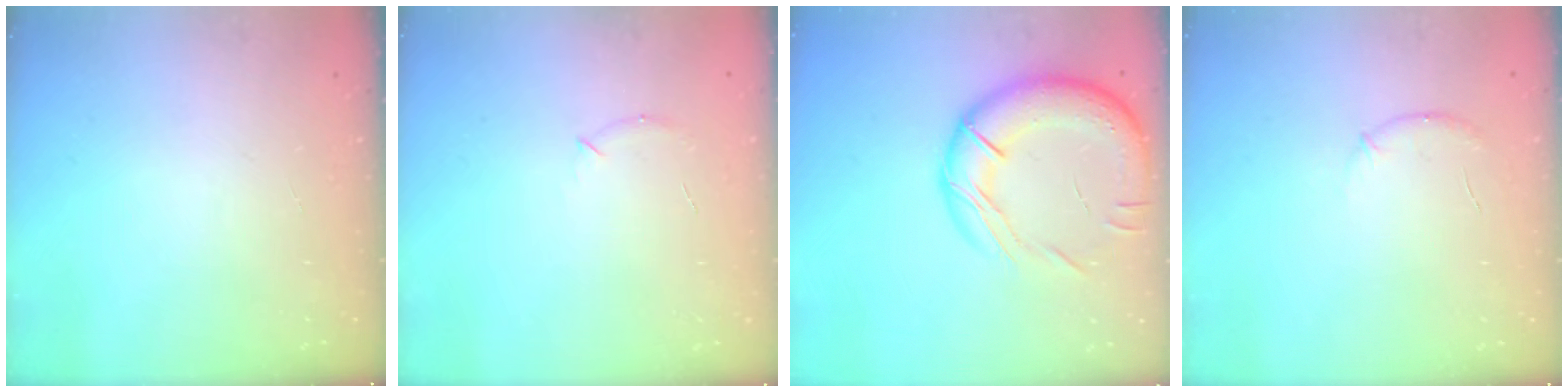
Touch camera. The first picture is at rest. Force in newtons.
{"total": 5.0, "press": 4.8, "slide": 1.2}
{"total": 22.4, "press": 21.9, "slide": 4.4}
{"total": 6.4, "press": 6.2, "slide": 1.7}